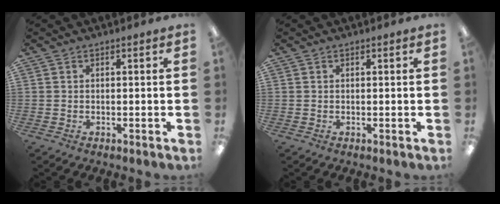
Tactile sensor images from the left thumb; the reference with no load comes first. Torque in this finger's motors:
{"motor_torque": [-0.04, -0.22, -0.48, 0.28, -0.03]}